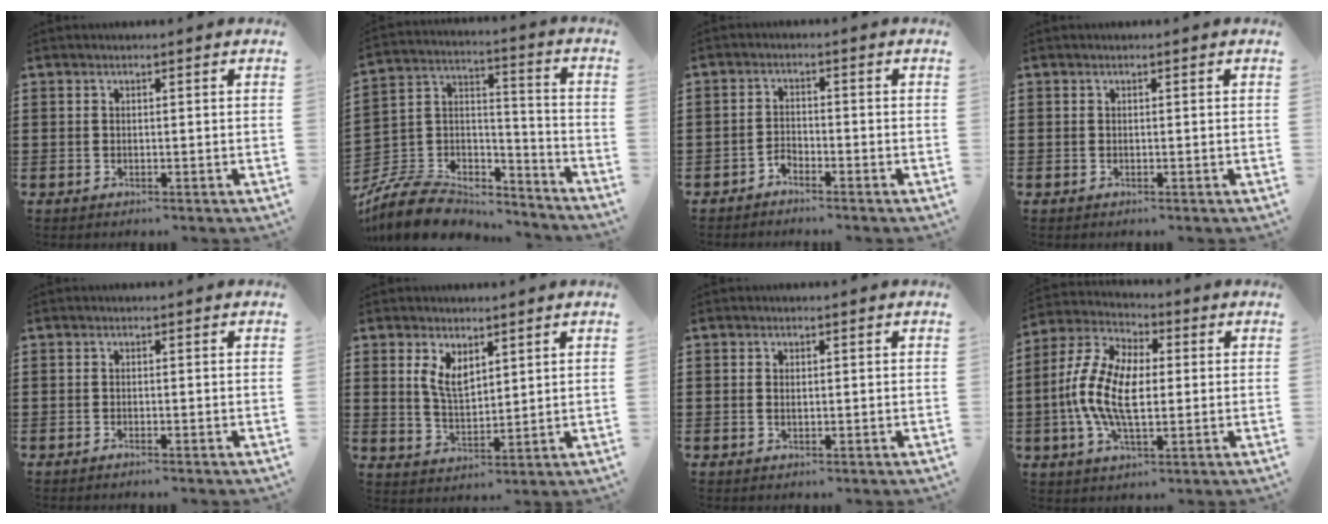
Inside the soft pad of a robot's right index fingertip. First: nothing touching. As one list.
[{"total": 10.0, "force": [-8.7, 4.1, 2.8], "torque": [-0.077, 0.017, -0.172]}, {"total": 1.8, "force": [-1.7, 0.6, 0.1], "torque": [-0.010, 0.003, -0.036]}, {"total": 0.0}, {"total": 0.5, "force": [-0.5, 0.0, 0.3], "torque": [-0.007, -0.002, -0.009]}, {"total": 4.6, "force": [2.5, 2.3, 3.2], "torque": [-0.069, 0.005, 0.046]}, {"total": 0.8, "force": [0.2, 0.4, 0.7], "torque": [-0.014, 0.003, 0.003]}, {"total": 10.8, "force": [-0.9, 5.5, 9.3], "torque": [-0.223, -0.006, -0.024]}]